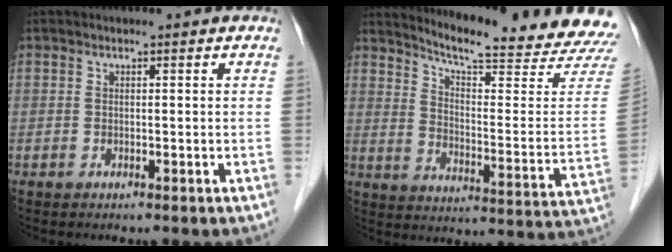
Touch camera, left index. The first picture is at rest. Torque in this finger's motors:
{"motor_torque": [-0.29, -0.41, 0.15, 0.02]}